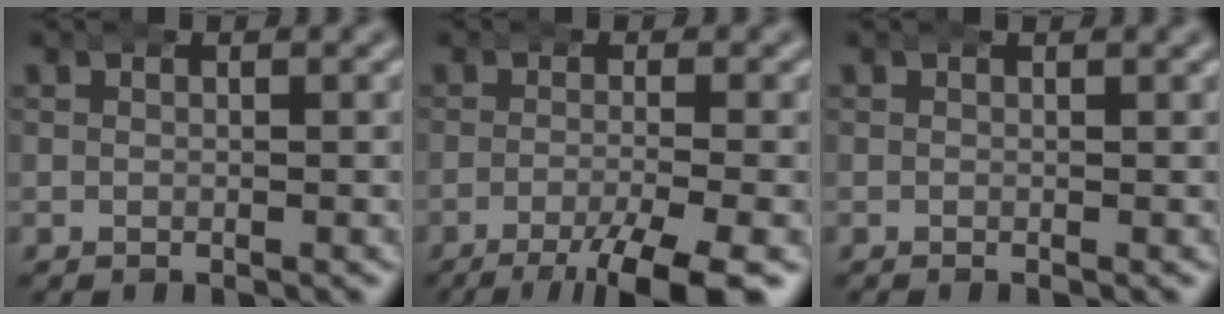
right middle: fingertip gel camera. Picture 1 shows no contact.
{"total": 7.8, "force": [-5.1, 2.0, 5.6], "torque": [-0.076, -0.022, -0.069]}
{"total": 0.0}